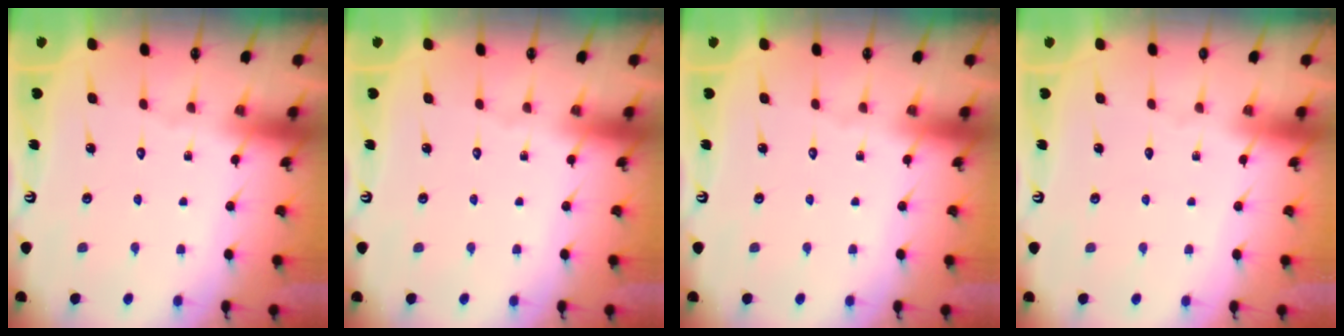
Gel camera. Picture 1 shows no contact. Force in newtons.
{"total": 0.0}
{"total": 0.0}
{"total": 0.0}